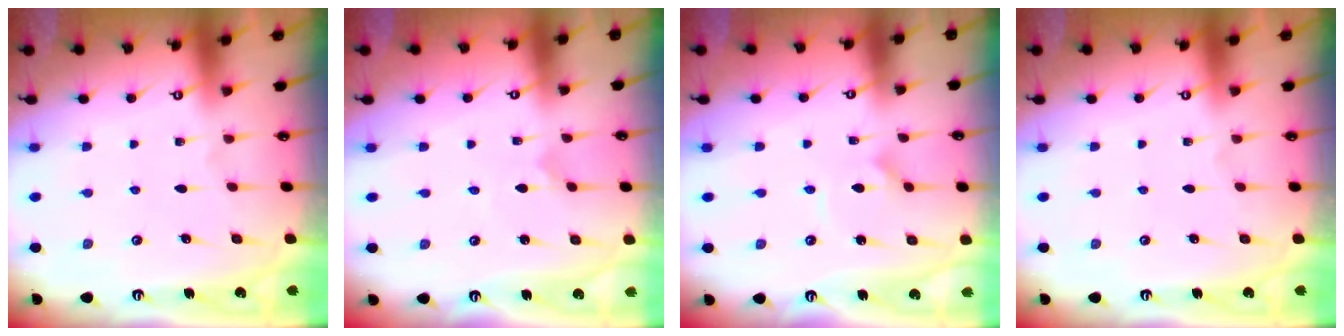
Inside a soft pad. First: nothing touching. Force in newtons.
{"total": 0.0}
{"total": 4.0, "press": 4.0, "slide": 0.3}
{"total": 0.0}